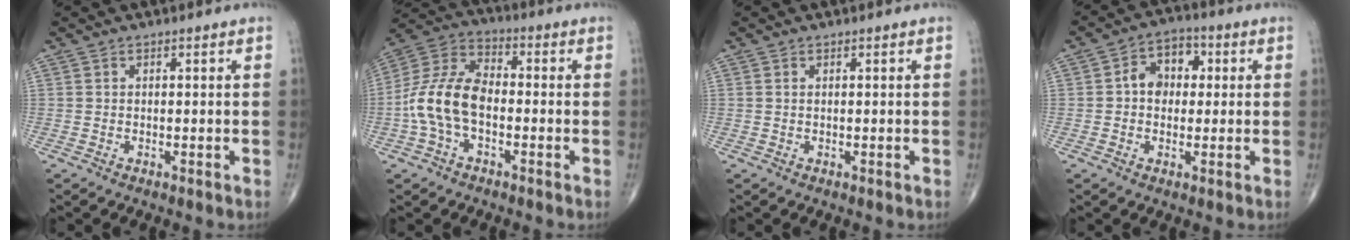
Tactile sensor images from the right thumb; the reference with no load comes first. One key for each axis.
{"total": 12.4, "fx": -2.5, "fy": 7.4, "fz": 9.7, "tx": -0.194, "ty": 0.039, "tz": -0.056}
{"total": 0.0}
{"total": 7.3, "fx": 0.7, "fy": 5.5, "fz": 4.7, "tx": -0.052, "ty": 0.018, "tz": 0.002}